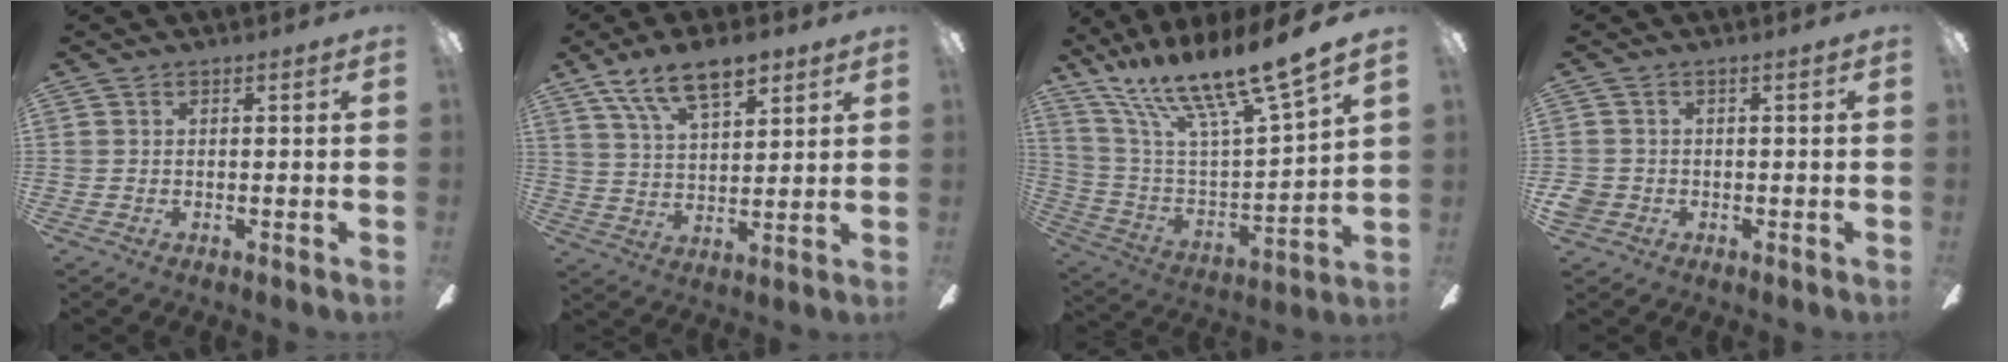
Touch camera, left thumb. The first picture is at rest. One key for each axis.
{"total": 12.5, "fx": 8.7, "fy": 5.0, "fz": 7.4, "tx": -0.133, "ty": -0.032, "tz": 0.159}
{"total": 19.9, "fx": 16.2, "fy": 2.0, "fz": 11.4, "tx": -0.217, "ty": -0.107, "tz": 0.267}
{"total": 2.5, "fx": -0.9, "fy": 2.1, "fz": 0.9, "tx": -0.014, "ty": 0.004, "tz": -0.016}